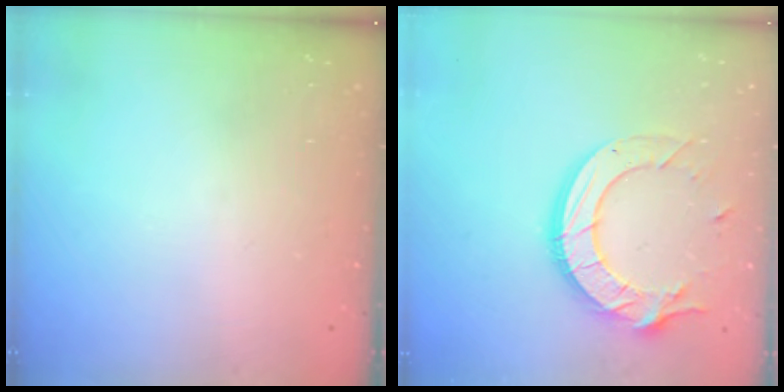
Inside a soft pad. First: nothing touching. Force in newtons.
{"total": 15.2, "press": 15.2, "slide": 1.3}